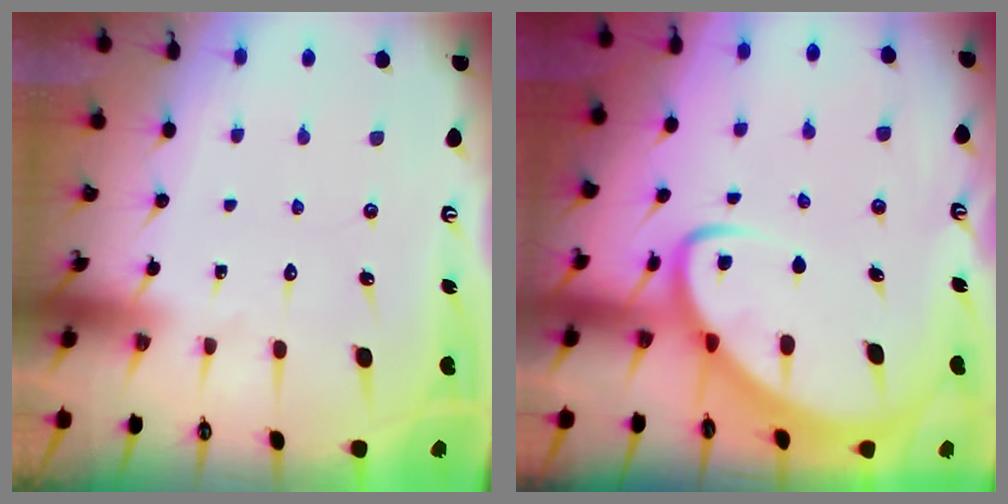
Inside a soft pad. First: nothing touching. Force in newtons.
{"total": 5.8, "press": 5.7, "slide": 0.7}